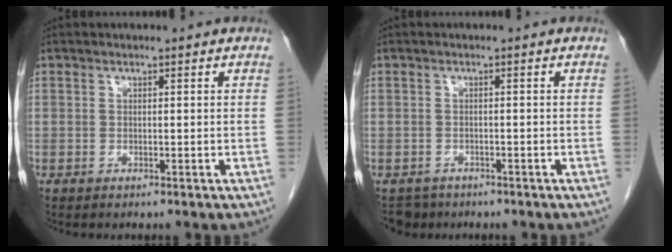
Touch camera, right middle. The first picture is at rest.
{"total": 2.6, "force": [-2.1, 1.5, -0.1], "torque": [-0.002, 0.001, -0.032]}